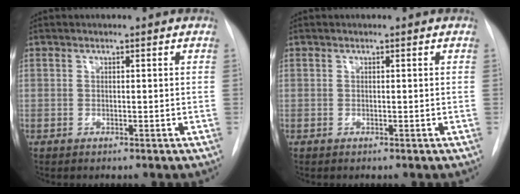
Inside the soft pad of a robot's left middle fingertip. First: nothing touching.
{"total": 0.0}